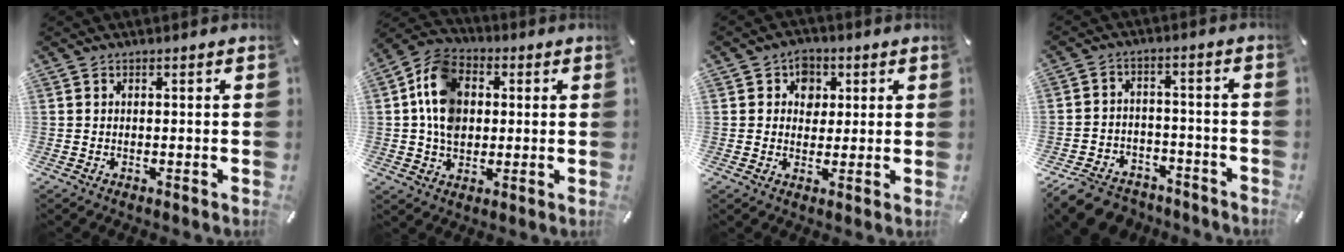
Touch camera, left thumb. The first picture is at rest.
{"total": 11.9, "force": [0.9, 9.7, 6.8], "torque": [-0.148, 0.017, 0.019]}
{"total": 5.5, "force": [1.2, 5.0, 1.9], "torque": [-0.011, 0.001, 0.014]}
{"total": 8.8, "force": [-6.9, 4.7, 2.7], "torque": [-0.049, 0.041, -0.128]}